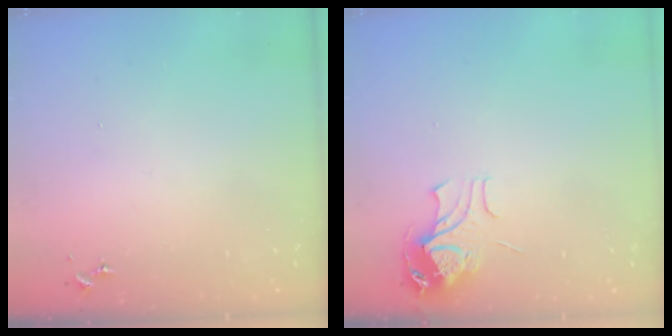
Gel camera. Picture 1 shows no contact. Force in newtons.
{"total": 9.5, "press": 9.5, "slide": 1.1}